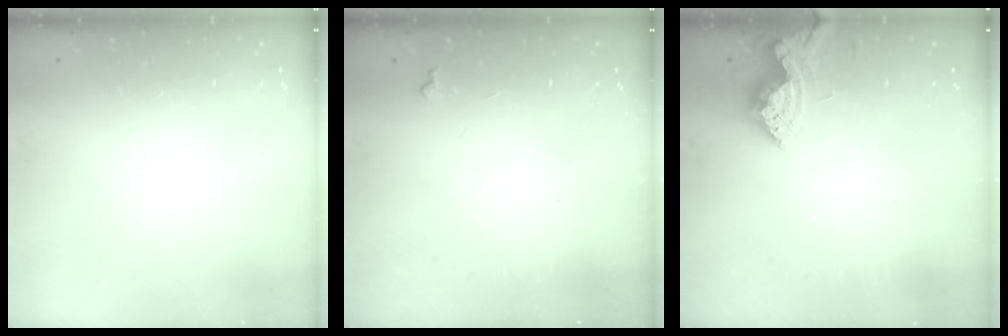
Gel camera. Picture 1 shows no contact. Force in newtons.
{"total": 5.0, "press": 5.0, "slide": 0.7}
{"total": 8.9, "press": 8.8, "slide": 0.6}